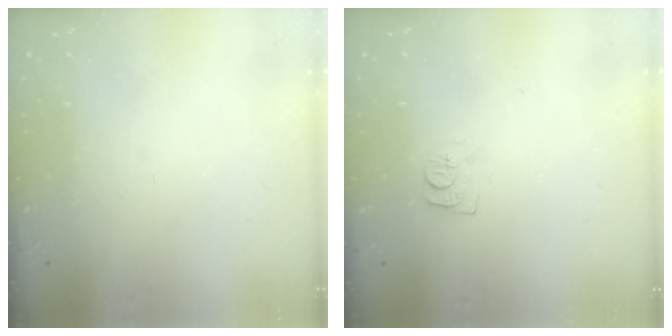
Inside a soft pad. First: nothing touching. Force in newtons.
{"total": 7.9, "press": 7.9, "slide": 0.7}